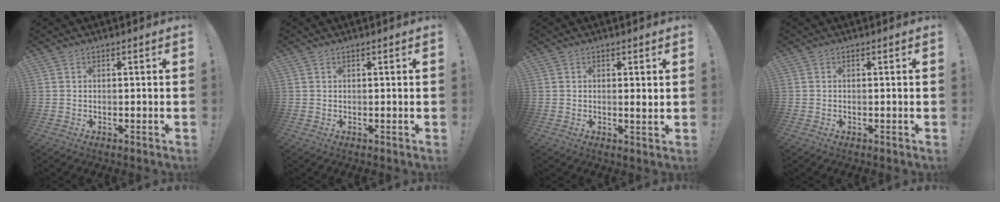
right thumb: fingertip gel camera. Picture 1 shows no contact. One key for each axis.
{"total": 0.0}
{"total": 1.4, "fx": 0.6, "fy": 0.1, "fz": 1.3, "tx": -0.013, "ty": -0.007, "tz": 0.007}
{"total": 0.9, "fx": 0.0, "fy": -0.3, "fz": 0.9, "tx": -0.011, "ty": -0.002, "tz": -0.001}